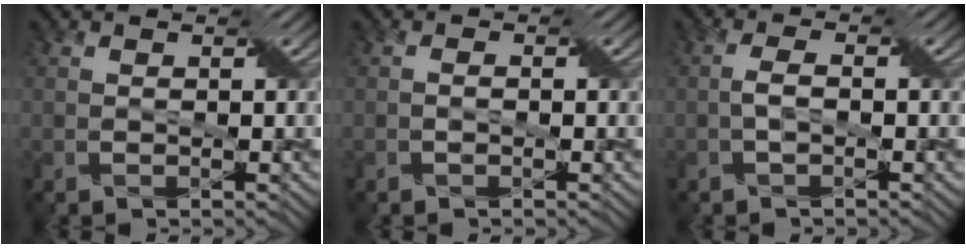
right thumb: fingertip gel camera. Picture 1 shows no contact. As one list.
[{"total": 0.6, "force": [-0.4, 0.1, 0.4], "torque": [-0.006, 0.002, -0.011]}, {"total": 1.5, "force": [-0.6, 0.4, 1.3], "torque": [-0.032, 0.006, -0.015]}]